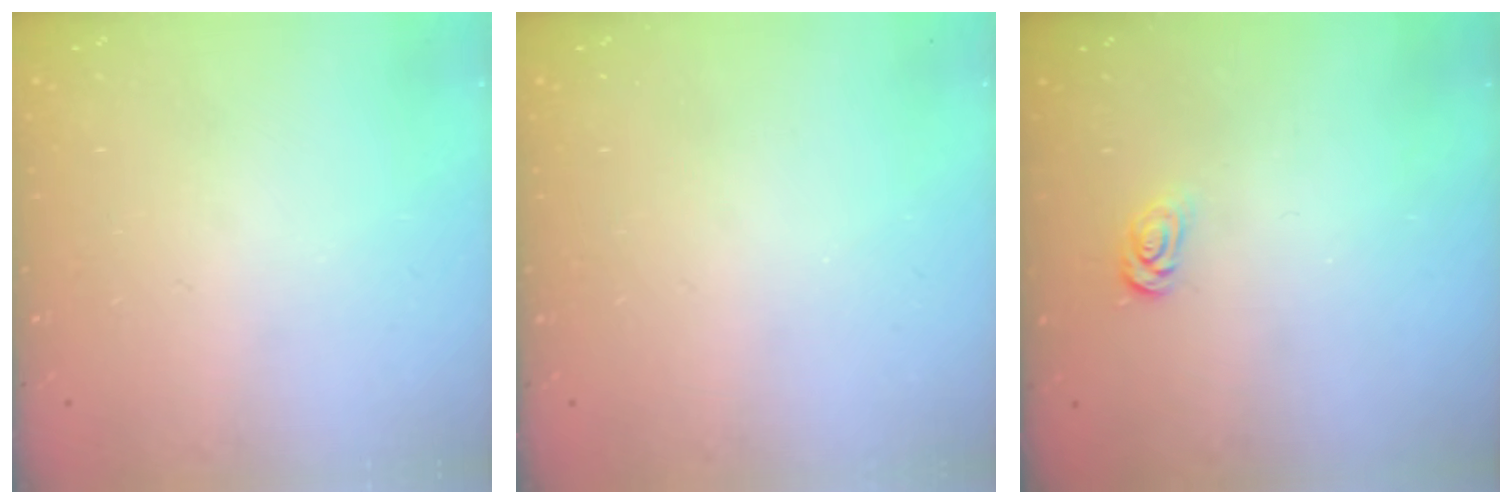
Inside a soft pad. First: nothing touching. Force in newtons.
{"total": 0.0}
{"total": 2.6, "press": 2.6, "slide": 0.4}